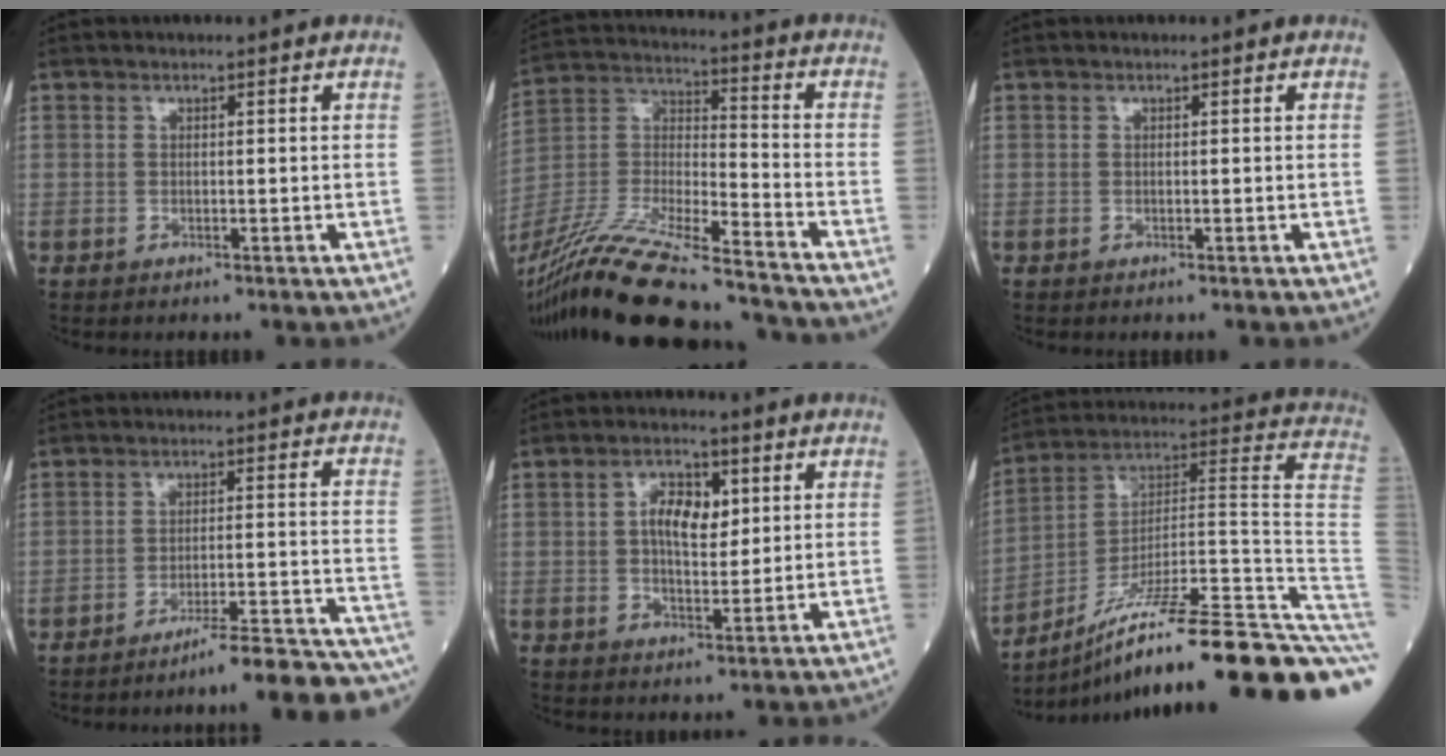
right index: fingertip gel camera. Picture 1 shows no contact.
{"total": 25.5, "force": [-21.3, 2.5, 13.8], "torque": [-0.279, -0.039, -0.375]}
{"total": 0.0}
{"total": 15.8, "force": [-15.0, -0.5, 5.0], "torque": [-0.031, 0.016, -0.198]}
{"total": 6.2, "force": [1.6, 3.1, 5.2], "torque": [-0.093, 0.011, 0.028]}
{"total": 31.1, "force": [-22.6, -0.7, 21.3], "torque": [-0.175, 0.017, -0.342]}